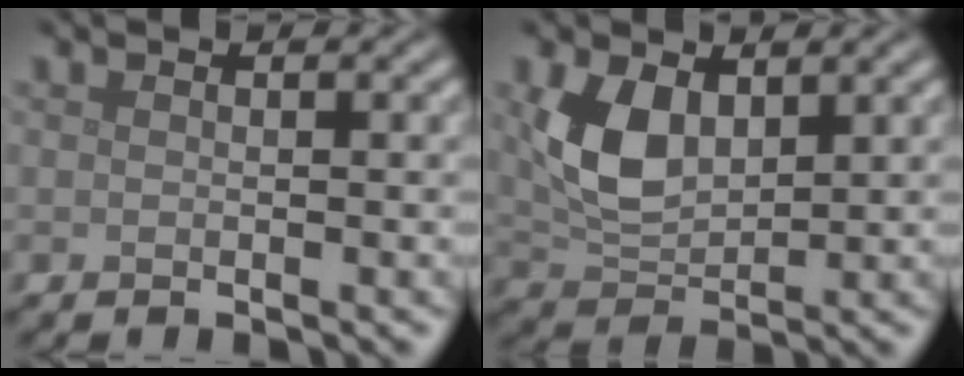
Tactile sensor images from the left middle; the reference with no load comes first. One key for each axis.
{"total": 4.9, "fx": 1.6, "fy": 2.9, "fz": 3.6, "tx": -0.090, "ty": -0.001, "tz": 0.037}